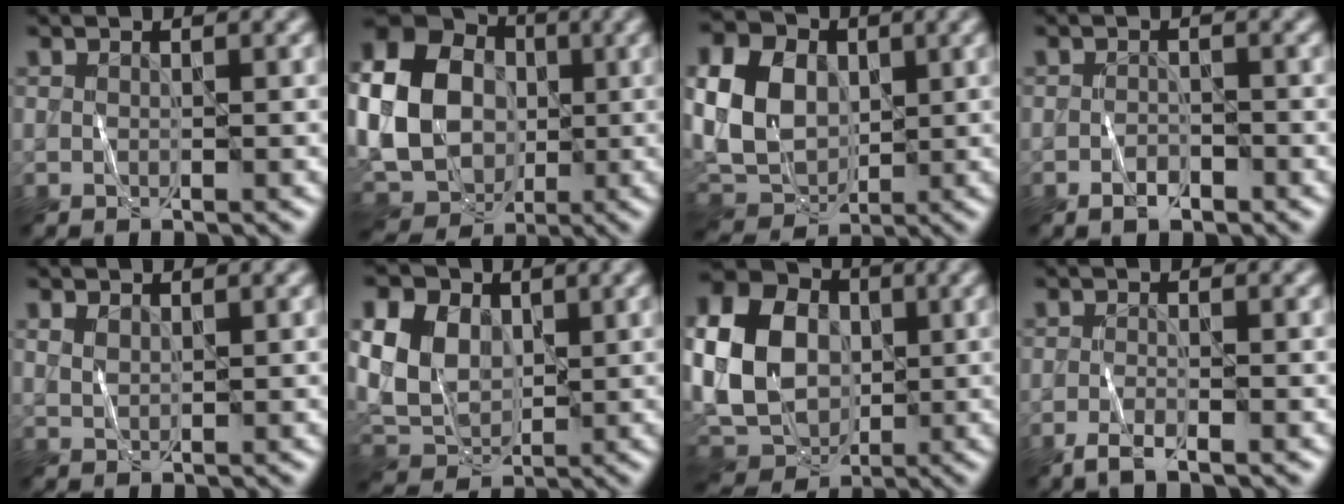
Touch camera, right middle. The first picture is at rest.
{"total": 18.7, "force": [0.3, 16.0, 9.6], "torque": [-0.234, 0.013, -0.036]}
{"total": 8.2, "force": [1.1, 6.3, 5.1], "torque": [-0.126, 0.004, 0.013]}
{"total": 1.5, "force": [-1.0, 0.7, 0.8], "torque": [-0.014, 0.002, -0.019]}
{"total": 1.2, "force": [0.8, 0.6, 0.6], "torque": [-0.018, 0.001, 0.019]}
{"total": 7.6, "force": [2.0, 5.7, 4.7], "torque": [-0.126, 0.007, 0.029]}
{"total": 12.7, "force": [0.4, 9.9, 8.0], "torque": [-0.191, -0.002, 0.002]}
{"total": 2.2, "force": [-1.5, 0.5, 1.6], "torque": [-0.030, -0.002, -0.032]}